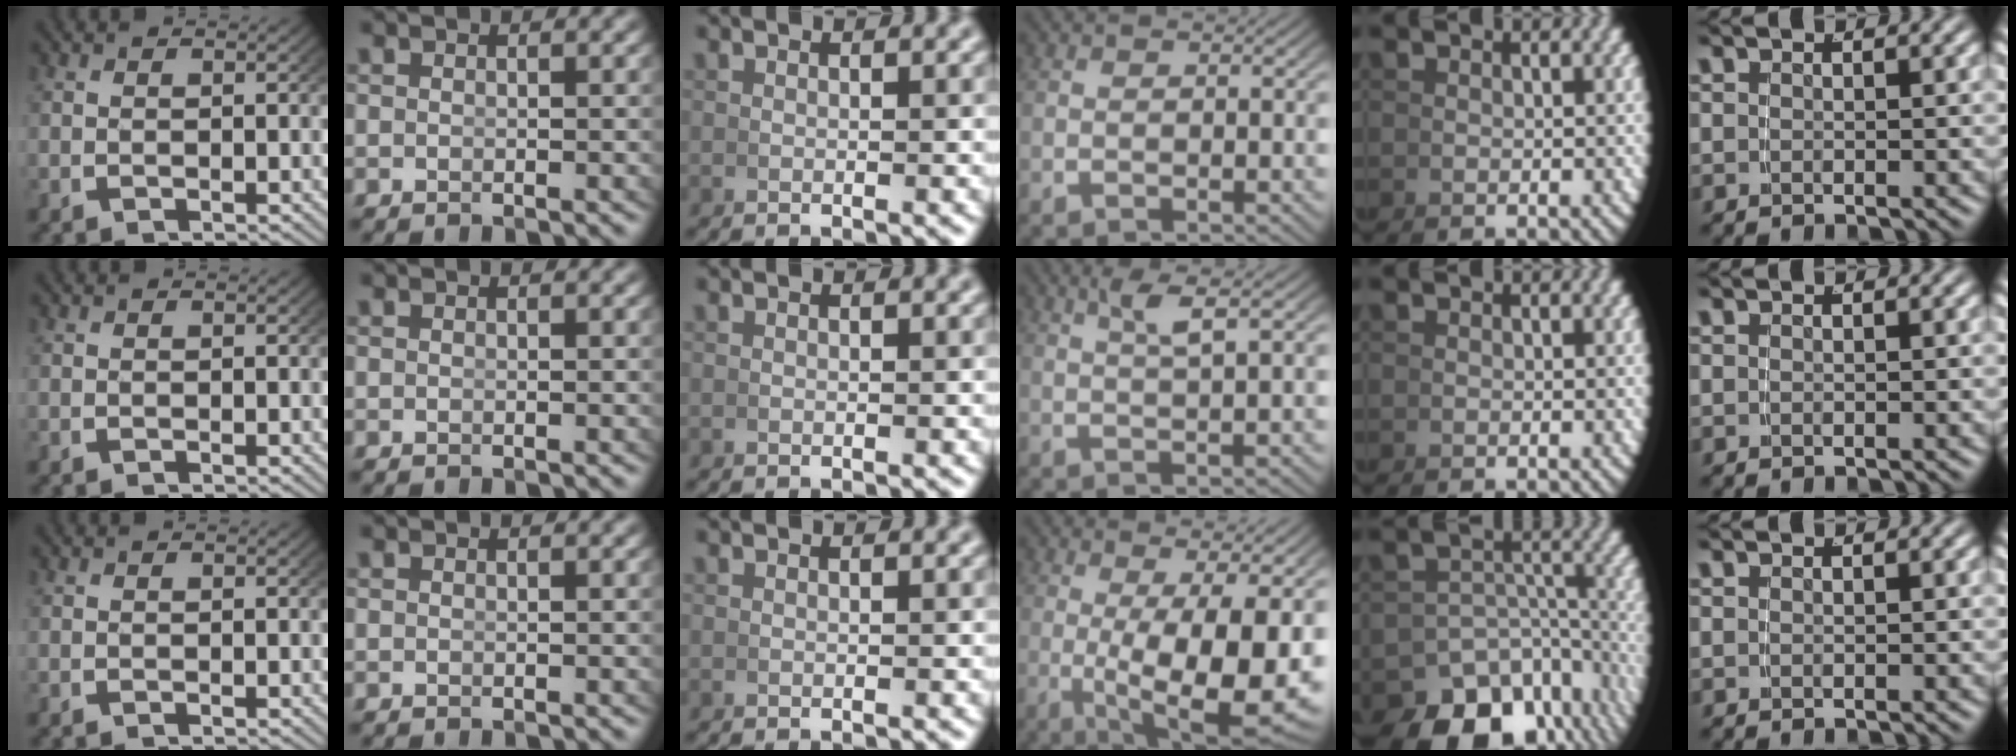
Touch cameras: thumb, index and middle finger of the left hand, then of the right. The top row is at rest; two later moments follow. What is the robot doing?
{"motion": "grasp_and_lifting", "object": "coin"}